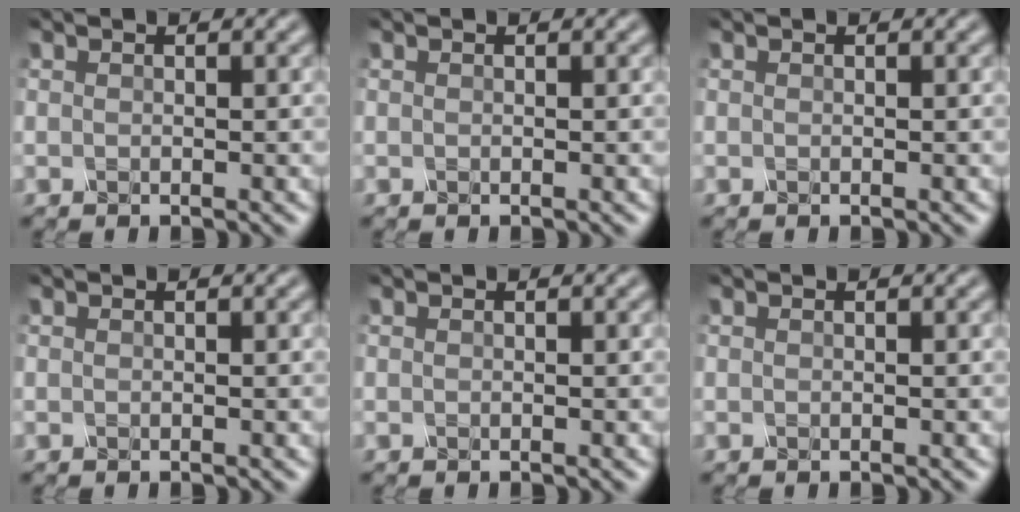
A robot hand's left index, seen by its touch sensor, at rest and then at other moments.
{"total": 0.0}
{"total": 0.0}
{"total": 0.0}
{"total": 0.0}
{"total": 0.0}